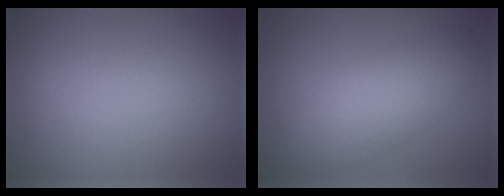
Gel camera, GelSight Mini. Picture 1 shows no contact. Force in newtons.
{"total": 4.7, "press": 4.7, "slide": 0.2}